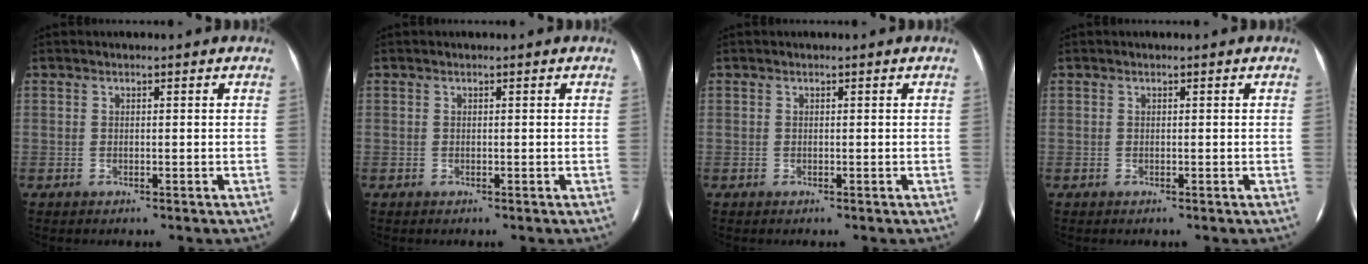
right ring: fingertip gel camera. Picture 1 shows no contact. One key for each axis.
{"total": 0.0}
{"total": 0.0}
{"total": 0.0}